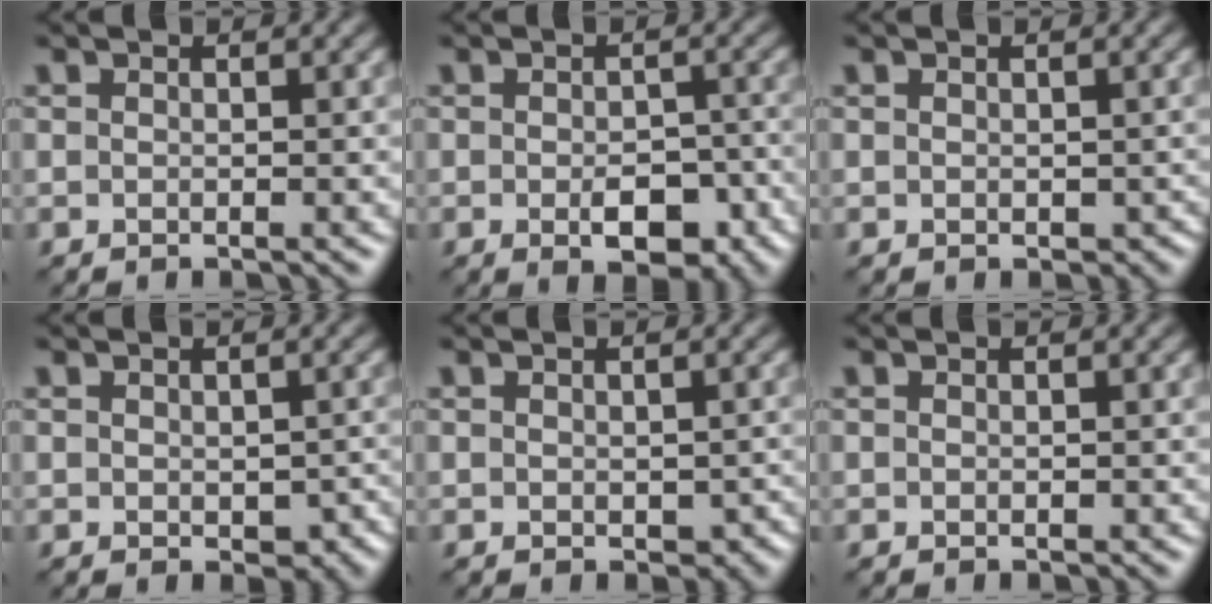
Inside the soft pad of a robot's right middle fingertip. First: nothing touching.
{"total": 4.9, "force": [-1.7, 2.6, 3.8], "torque": [-0.050, -0.006, -0.022]}
{"total": 1.0, "force": [0.0, 0.8, 0.7], "torque": [-0.010, -0.005, 0.003]}
{"total": 2.8, "force": [-0.4, 1.8, 2.1], "torque": [-0.028, -0.011, 0.001]}
{"total": 2.2, "force": [-0.3, 1.5, 1.6], "torque": [-0.022, -0.010, 0.002]}
{"total": 0.0}